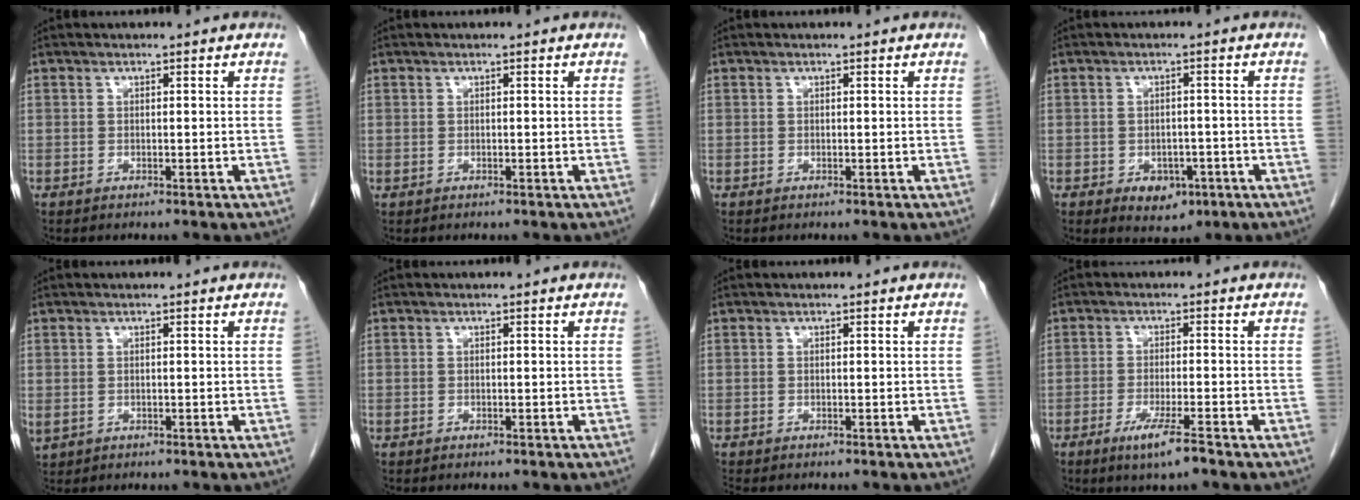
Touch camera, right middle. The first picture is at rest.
{"total": 0.5, "force": [0.2, -0.2, -0.4], "torque": [0.008, 0.004, 0.003]}
{"total": 0.0}
{"total": 4.3, "force": [-2.0, 2.9, 2.5], "torque": [-0.029, 0.003, -0.016]}
{"total": 1.1, "force": [0.0, 1.0, 0.6], "torque": [-0.021, 0.002, 0.009]}
{"total": 0.0}
{"total": 1.0, "force": [-0.9, 0.3, 0.3], "torque": [-0.008, -0.002, -0.015]}
{"total": 4.9, "force": [-3.1, 0.0, 3.8], "torque": [-0.072, -0.011, -0.057]}